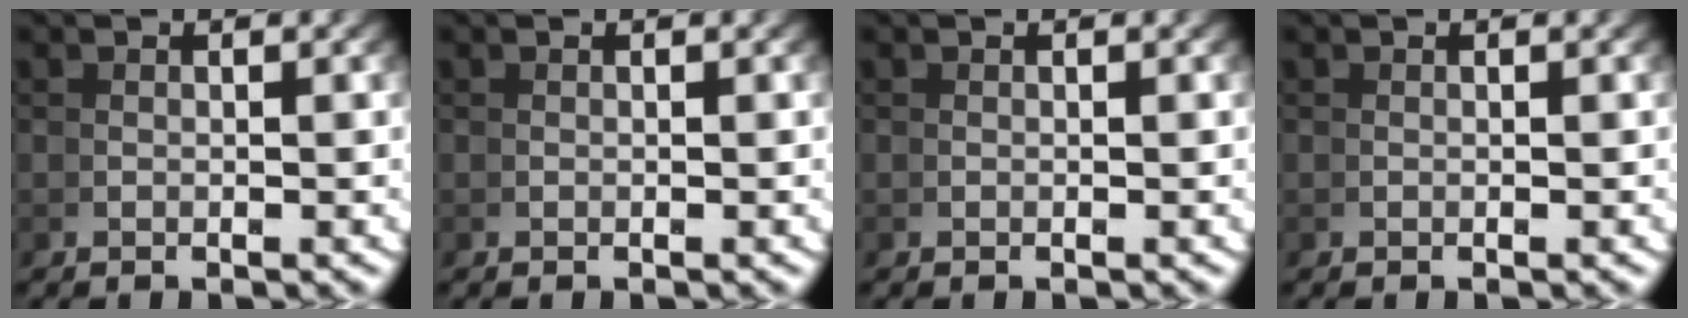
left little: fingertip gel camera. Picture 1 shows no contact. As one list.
[{"total": 0.0}, {"total": 0.0}, {"total": 0.0}]